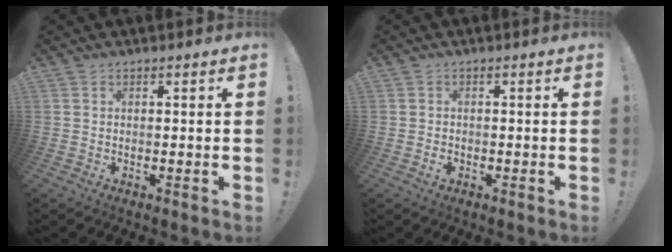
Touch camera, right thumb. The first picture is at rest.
{"total": 1.3, "force": [-0.6, 0.9, 0.6], "torque": [-0.004, -0.001, -0.012]}